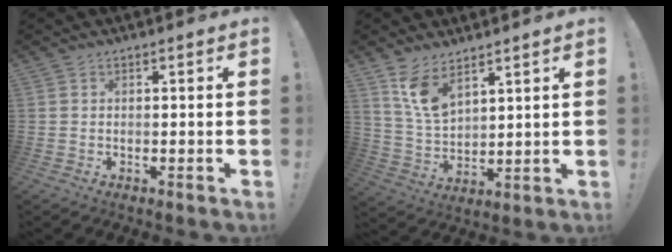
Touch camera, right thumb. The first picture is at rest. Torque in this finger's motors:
{"motor_torque": [0.47, 0.49, 0.04, 0.26, 0.07]}